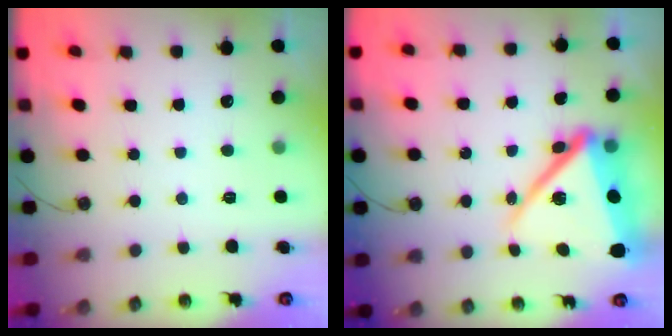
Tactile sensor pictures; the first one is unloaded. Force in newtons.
{"total": 18.6, "press": 18.5, "slide": 1.8}